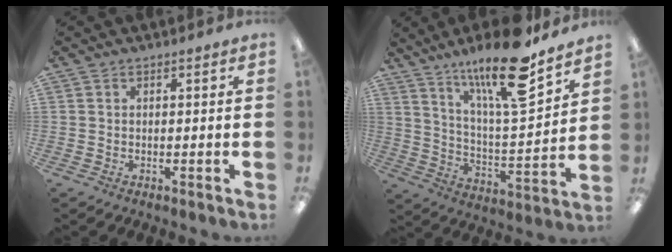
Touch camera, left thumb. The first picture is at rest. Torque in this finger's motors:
{"motor_torque": [0.09, 0.31, 1.64, -1.13, 0.31]}